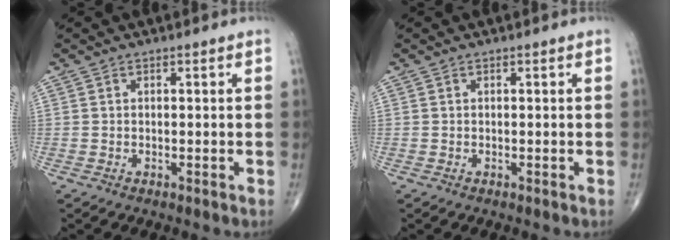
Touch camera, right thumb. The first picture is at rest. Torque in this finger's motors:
{"motor_torque": [0.01, 0.01, 0.00, 0.00, 0.00]}